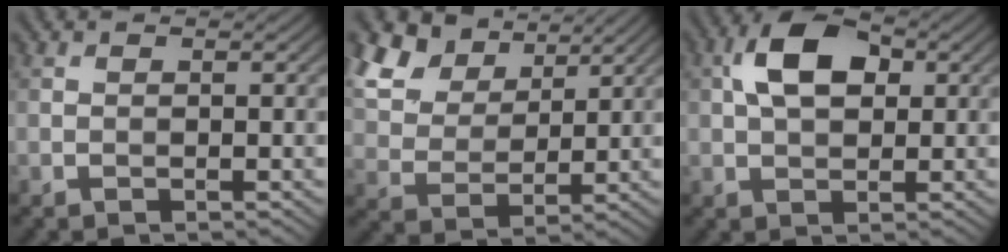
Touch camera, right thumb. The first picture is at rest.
{"total": 11.1, "force": [6.8, 6.4, 5.9], "torque": [-0.185, 0.020, 0.131]}
{"total": 7.5, "force": [1.9, 4.4, 5.7], "torque": [-0.110, 0.015, 0.025]}